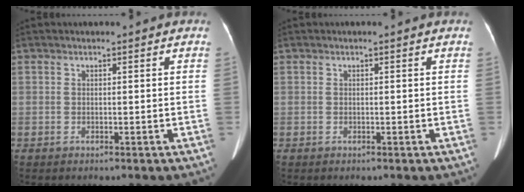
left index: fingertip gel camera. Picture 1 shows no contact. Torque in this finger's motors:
{"motor_torque": [-0.17, -0.23, 0.04, 0.02]}